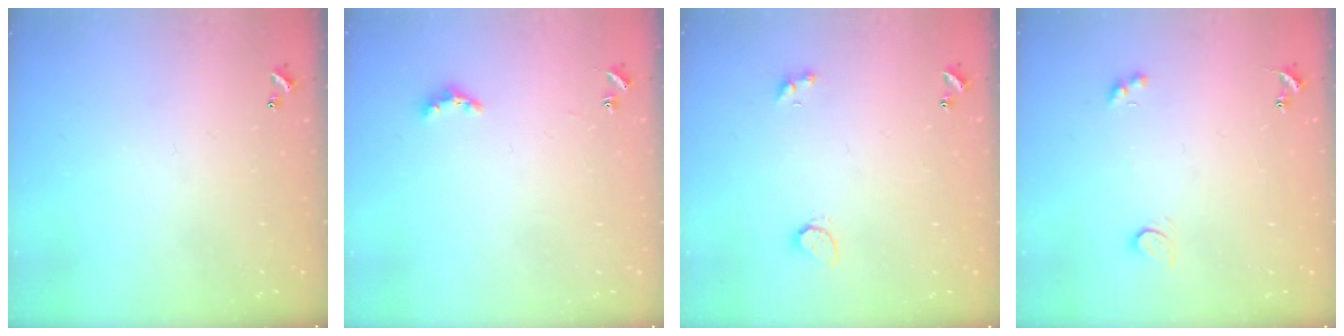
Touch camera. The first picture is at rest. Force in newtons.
{"total": 3.6, "press": 3.5, "slide": 0.5}
{"total": 2.4, "press": 2.4, "slide": 0.5}
{"total": 2.8, "press": 2.8, "slide": 0.5}